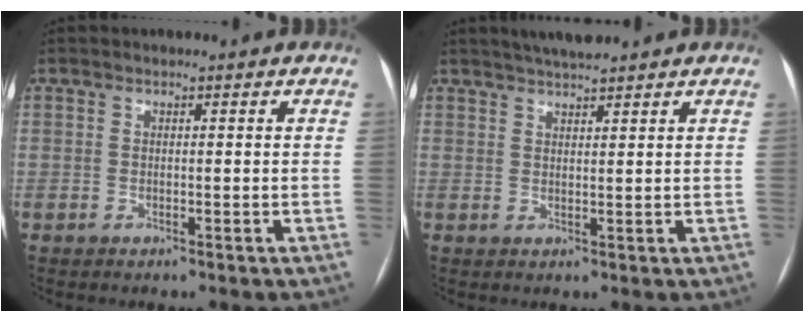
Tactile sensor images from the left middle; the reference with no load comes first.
{"total": 4.5, "force": [4.0, 0.1, 2.1], "torque": [-0.037, 0.019, 0.070]}